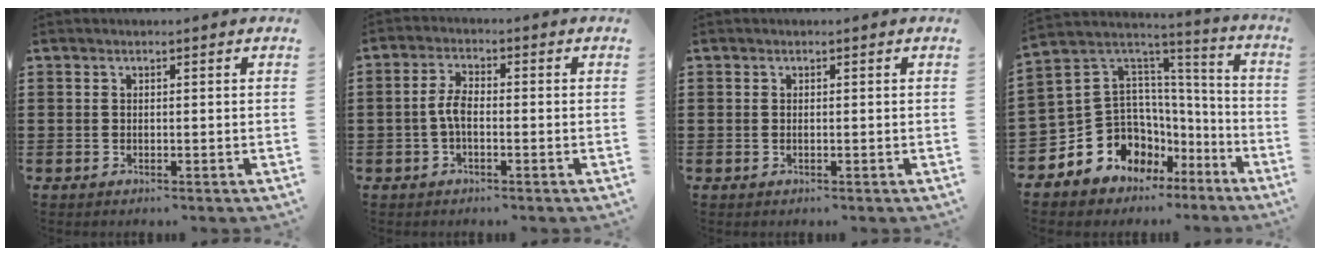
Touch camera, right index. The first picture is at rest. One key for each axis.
{"total": 3.6, "fx": -0.9, "fy": 1.5, "fz": 3.2, "tx": -0.080, "ty": -0.002, "tz": -0.023}
{"total": 0.0}
{"total": 10.3, "fx": -4.3, "fy": 9.1, "fz": 2.2, "tx": -0.095, "ty": -0.022, "tz": -0.071}